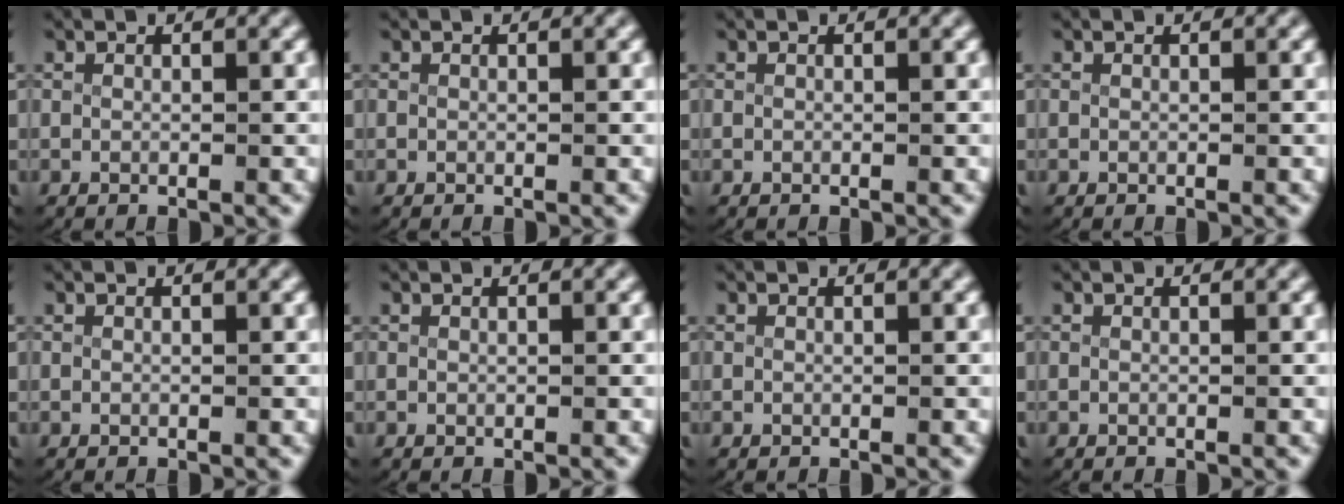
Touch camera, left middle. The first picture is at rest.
{"total": 0.0}
{"total": 0.0}
{"total": 0.0}
{"total": 0.0}
{"total": 0.0}
{"total": 0.0}
{"total": 0.0}